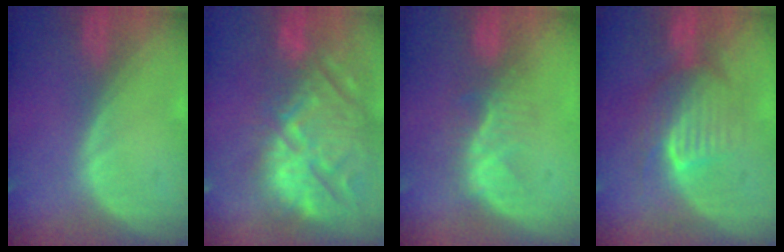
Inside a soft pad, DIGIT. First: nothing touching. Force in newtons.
{"total": 15.3, "press": 13.0, "slide": 7.9}
{"total": 5.2, "press": 5.0, "slide": 1.3}
{"total": 8.0, "press": 8.0, "slide": 0.7}